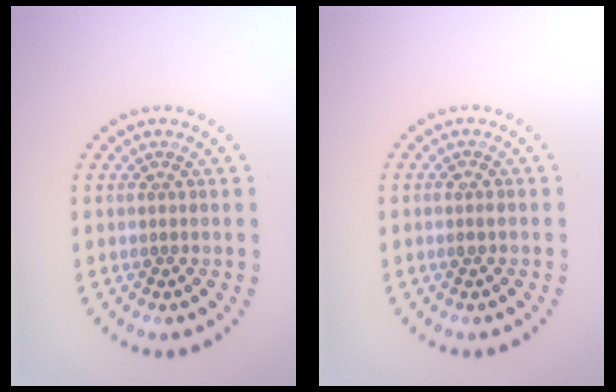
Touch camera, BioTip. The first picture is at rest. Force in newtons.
{"total": 0.8, "press": 0.8, "slide": 0.2}